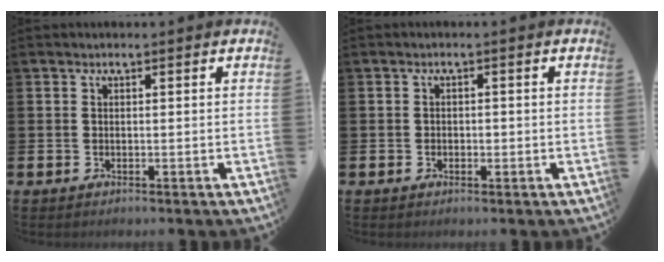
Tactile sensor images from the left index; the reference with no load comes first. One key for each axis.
{"total": 1.0, "fx": -0.3, "fy": 0.8, "fz": 0.4, "tx": -0.007, "ty": 0.005, "tz": -0.008}